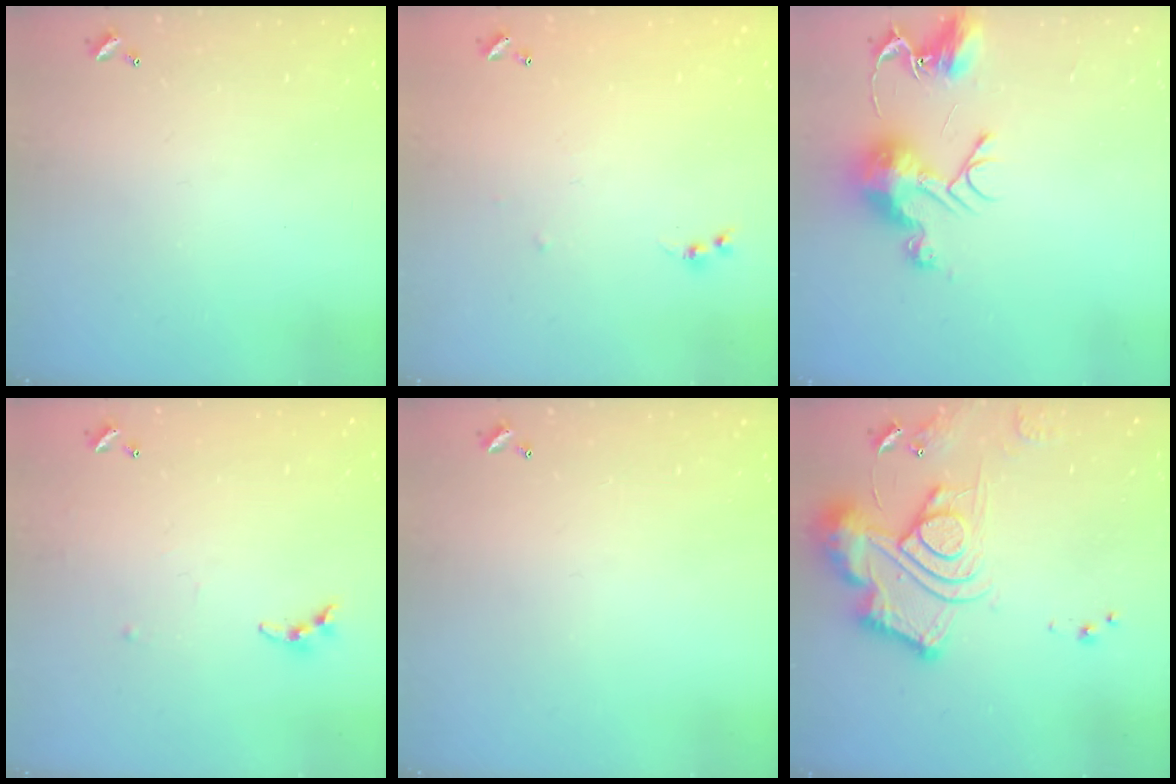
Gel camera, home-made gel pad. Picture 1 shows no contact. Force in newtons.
{"total": 5.7, "press": 5.7, "slide": 0.6}
{"total": 10.8, "press": 10.7, "slide": 1.1}
{"total": 5.5, "press": 5.5, "slide": 0.3}
{"total": 0.0}
{"total": 18.3, "press": 18.2, "slide": 1.9}